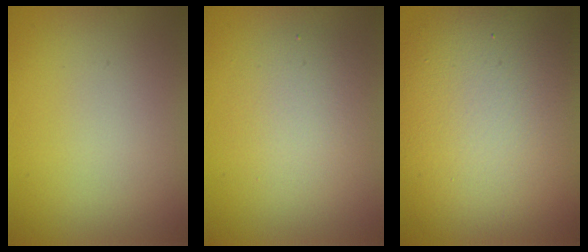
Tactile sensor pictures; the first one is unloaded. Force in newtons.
{"total": 3.3, "press": 3.3, "slide": 0.1}
{"total": 16.3, "press": 16.3, "slide": 0.9}